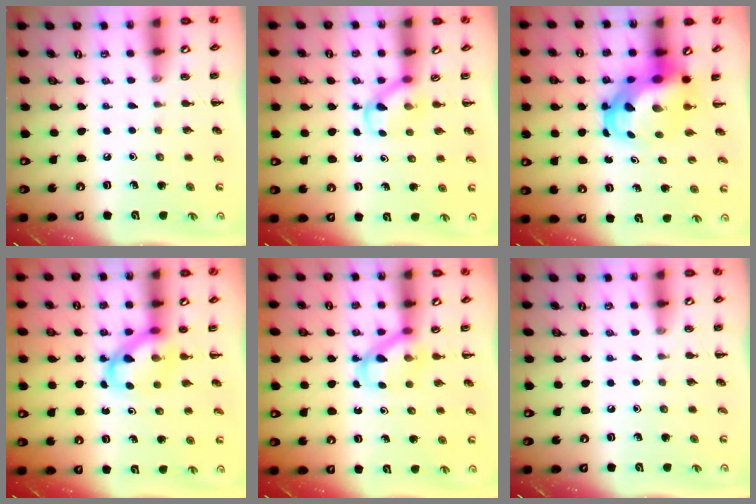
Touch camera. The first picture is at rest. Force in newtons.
{"total": 3.5, "press": 3.2, "slide": 1.4}
{"total": 7.8, "press": 7.8, "slide": 1.1}
{"total": 5.2, "press": 5.1, "slide": 1.0}
{"total": 4.1, "press": 4.0, "slide": 0.7}
{"total": 0.0}